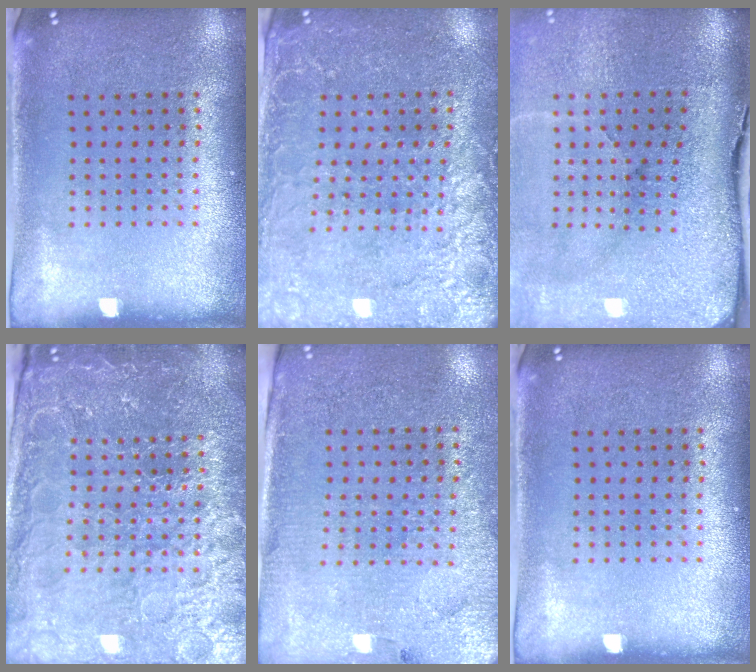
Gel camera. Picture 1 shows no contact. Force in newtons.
{"total": 2.9, "press": 2.8, "slide": 0.7}
{"total": 5.0, "press": 3.9, "slide": 3.1}
{"total": 4.9, "press": 4.5, "slide": 1.8}
{"total": 3.1, "press": 2.9, "slide": 1.1}
{"total": 0.0}